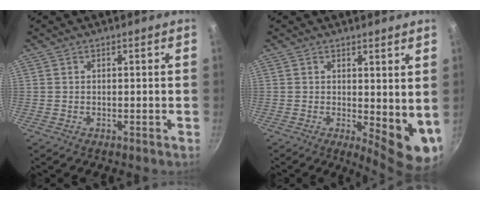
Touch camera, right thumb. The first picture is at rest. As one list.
[{"total": 8.8, "force": [1.1, 3.6, 8.0], "torque": [-0.083, -0.015, 0.023]}]